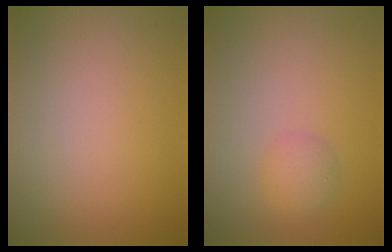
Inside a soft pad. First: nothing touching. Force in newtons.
{"total": 1.7, "press": 1.7, "slide": 0.0}